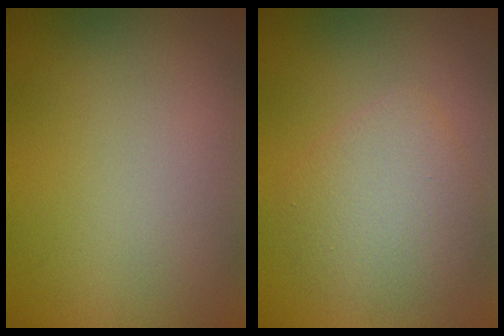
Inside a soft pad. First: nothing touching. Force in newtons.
{"total": 3.6, "press": 3.6, "slide": 0.4}